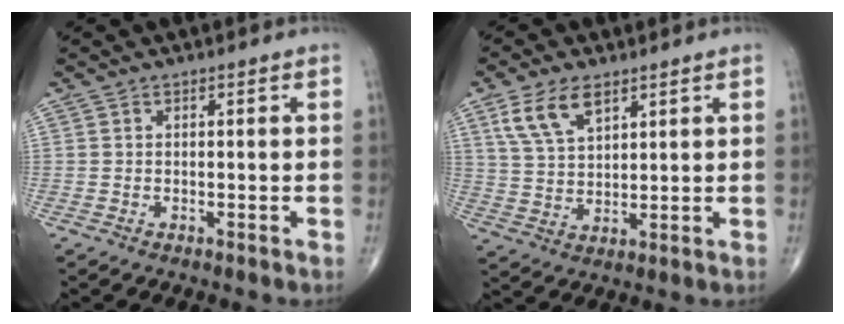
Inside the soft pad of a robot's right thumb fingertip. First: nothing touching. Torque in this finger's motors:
{"motor_torque": [0.05, 0.07, 0.25, 0.14, 0.14]}